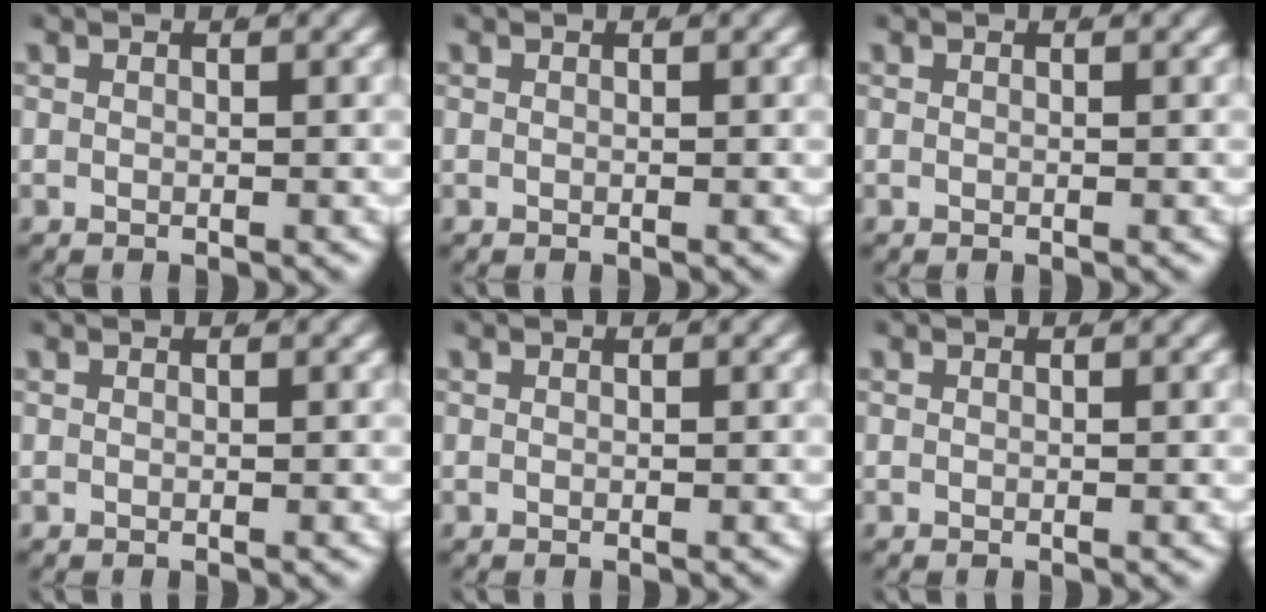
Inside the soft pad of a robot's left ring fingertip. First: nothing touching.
{"total": 0.0}
{"total": 0.0}
{"total": 0.0}
{"total": 0.0}
{"total": 0.0}